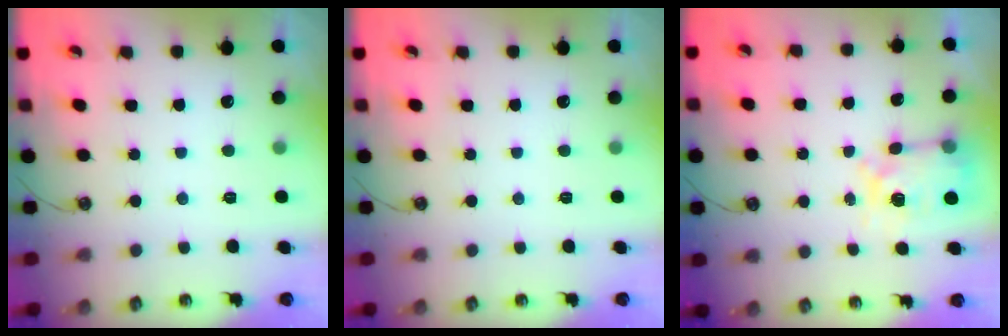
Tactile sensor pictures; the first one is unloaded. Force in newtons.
{"total": 0.0}
{"total": 7.2, "press": 7.1, "slide": 0.6}